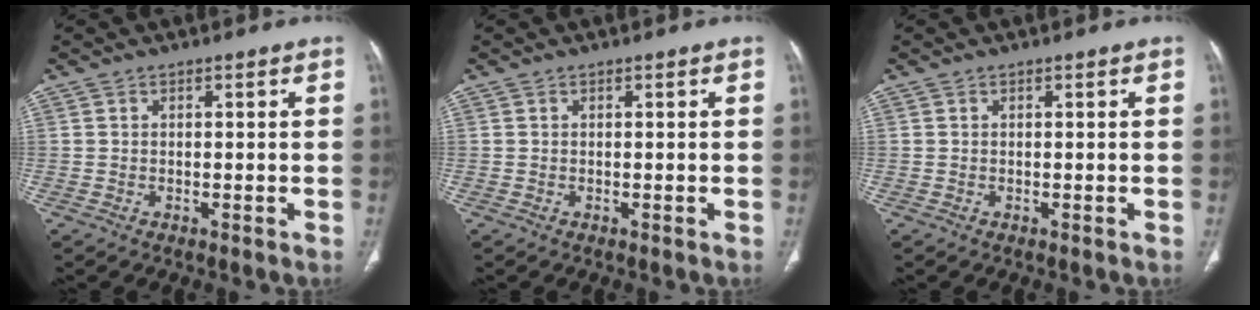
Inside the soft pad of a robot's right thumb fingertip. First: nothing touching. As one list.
[{"total": 0.0}, {"total": 0.0}]